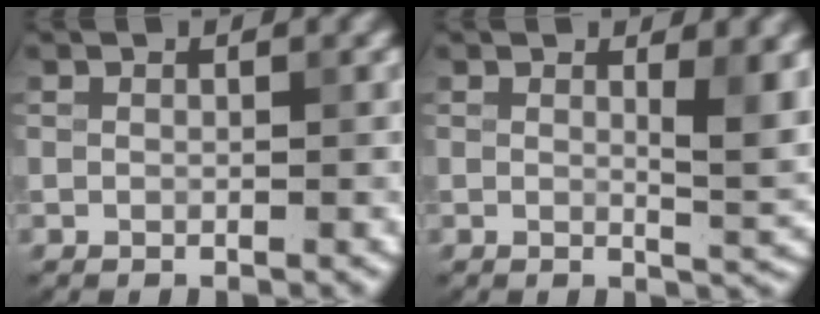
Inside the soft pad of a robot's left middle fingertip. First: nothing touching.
{"total": 4.0, "force": [1.2, 1.0, 3.6], "torque": [-0.045, -0.009, 0.020]}